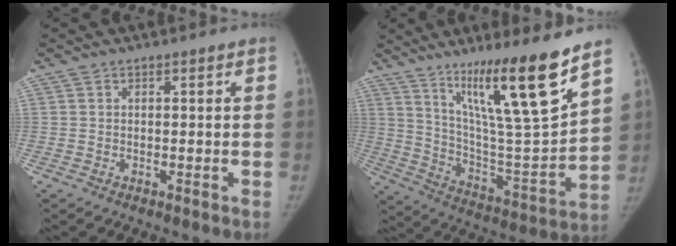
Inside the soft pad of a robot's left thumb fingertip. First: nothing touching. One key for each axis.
{"total": 22.4, "fx": 13.9, "fy": 2.3, "fz": 17.5, "tx": -0.261, "ty": -0.078, "tz": 0.242}